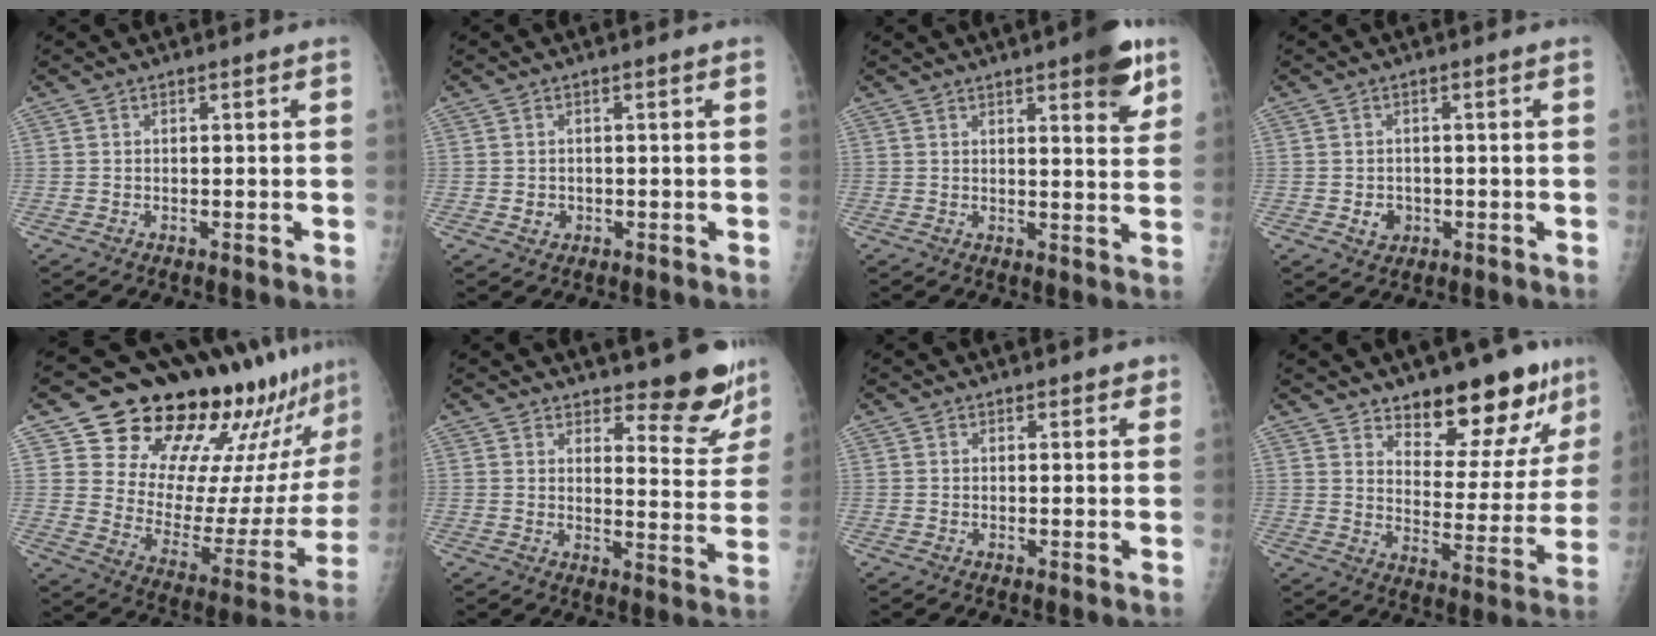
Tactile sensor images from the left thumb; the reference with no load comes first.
{"total": 1.6, "force": [-0.1, 1.4, 0.6], "torque": [-0.006, 0.001, 0.003]}
{"total": 8.9, "force": [5.1, 2.4, 6.9], "torque": [-0.071, -0.023, 0.062]}
{"total": 2.7, "force": [-0.5, 2.4, 1.2], "torque": [-0.007, 0.001, 0.001]}
{"total": 27.4, "force": [22.9, 9.8, 11.4], "torque": [-0.125, -0.144, 0.316]}
{"total": 10.4, "force": [8.9, 3.5, 4.2], "torque": [-0.016, -0.082, 0.112]}
{"total": 1.6, "force": [1.2, 0.9, 0.3], "torque": [0.016, -0.006, 0.010]}
{"total": 16.5, "force": [12.0, 6.8, 9.2], "torque": [-0.067, -0.087, 0.176]}